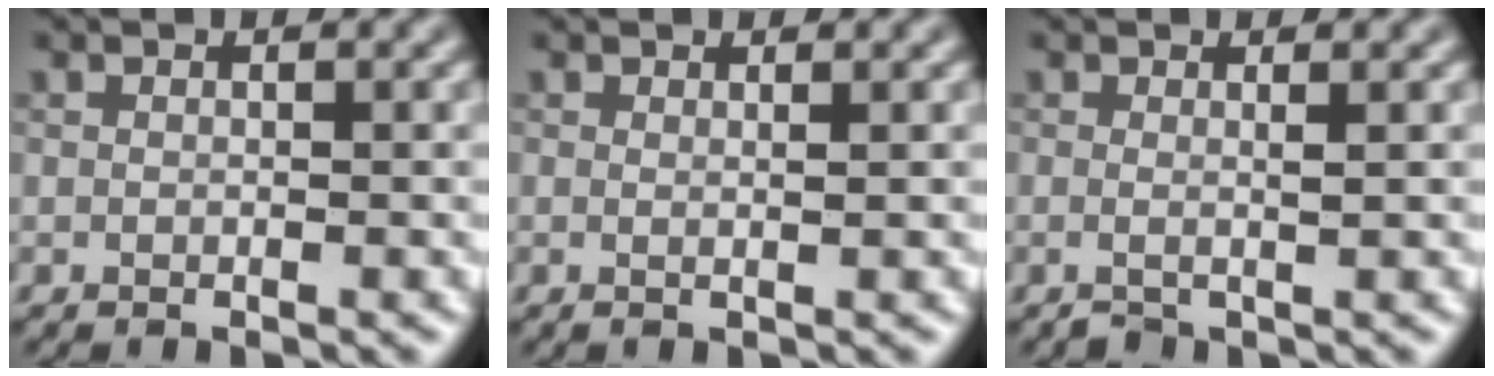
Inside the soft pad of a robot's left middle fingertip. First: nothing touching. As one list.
[{"total": 0.6, "force": [0.3, 0.0, 0.5], "torque": [-0.008, 0.001, 0.000]}, {"total": 0.9, "force": [0.1, 0.1, 0.9], "torque": [-0.014, -0.001, -0.001]}]